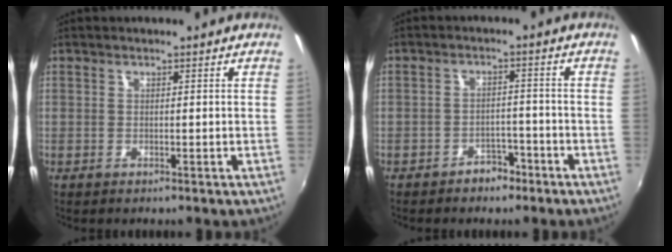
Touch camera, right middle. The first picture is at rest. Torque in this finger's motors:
{"motor_torque": [0.08, -0.15, 0.00, 0.01]}